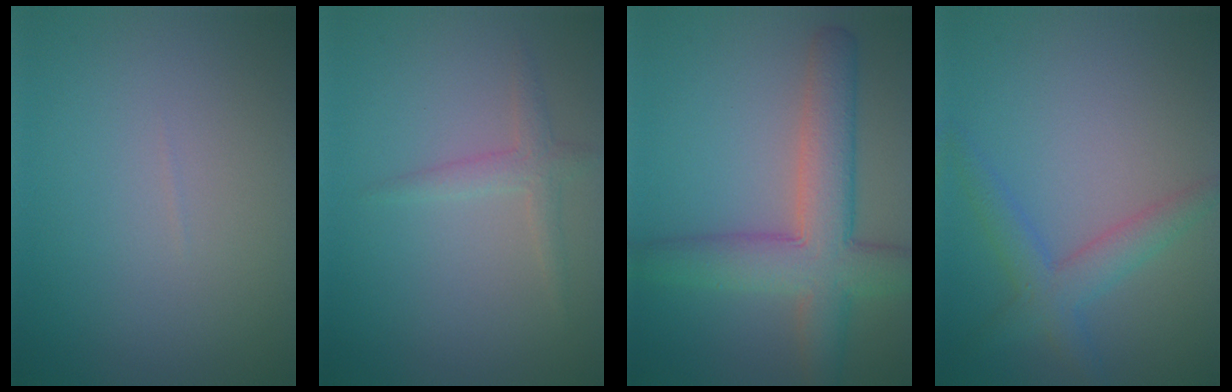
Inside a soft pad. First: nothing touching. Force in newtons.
{"total": 1.8, "press": 1.8, "slide": 0.0}
{"total": 7.1, "press": 7.1, "slide": 0.3}
{"total": 2.4, "press": 2.4, "slide": 0.2}